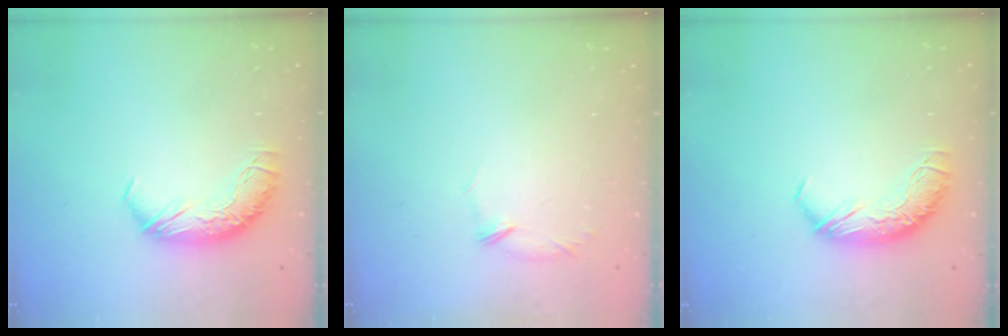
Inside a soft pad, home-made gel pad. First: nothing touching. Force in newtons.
{"total": 6.2, "press": 6.0, "slide": 1.5}
{"total": 0.0}